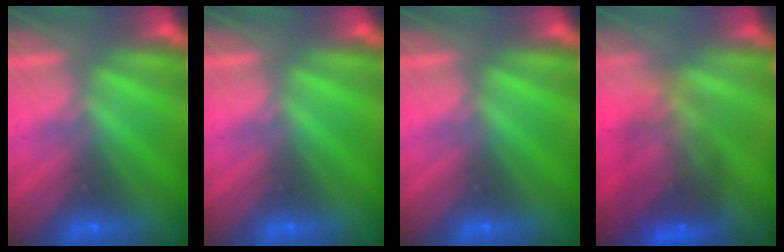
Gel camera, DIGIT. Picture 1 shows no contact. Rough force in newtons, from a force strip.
{"total": 0.0}
{"total": 0.0}
{"total": 7.0}